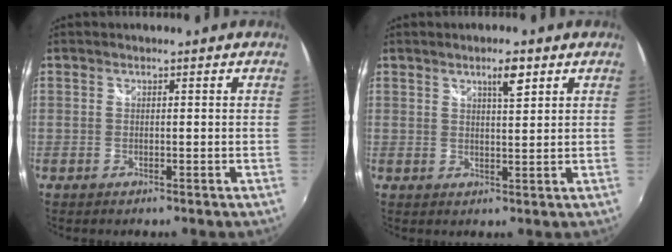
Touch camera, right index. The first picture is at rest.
{"total": 3.8, "force": [2.3, 0.9, 2.9], "torque": [-0.045, 0.005, 0.037]}